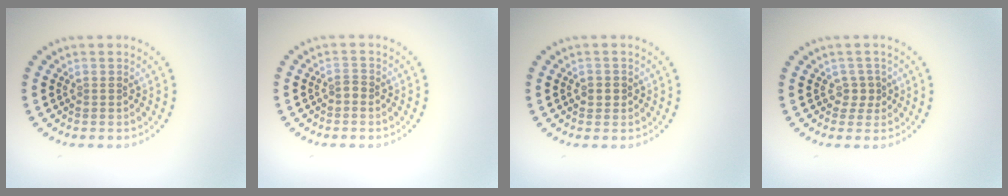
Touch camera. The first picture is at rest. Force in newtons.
{"total": 0.9, "press": 0.6, "slide": 0.7}
{"total": 1.2, "press": 1.2, "slide": 0.3}
{"total": 1.4, "press": 1.1, "slide": 0.9}